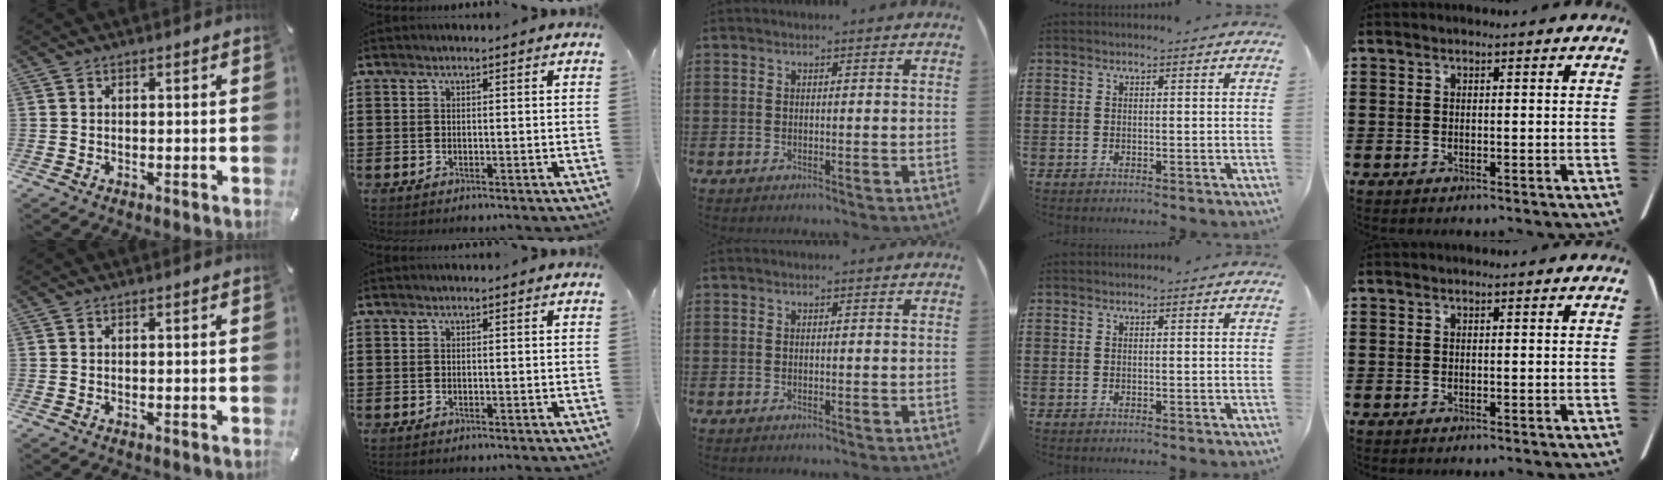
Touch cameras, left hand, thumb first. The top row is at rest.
{}